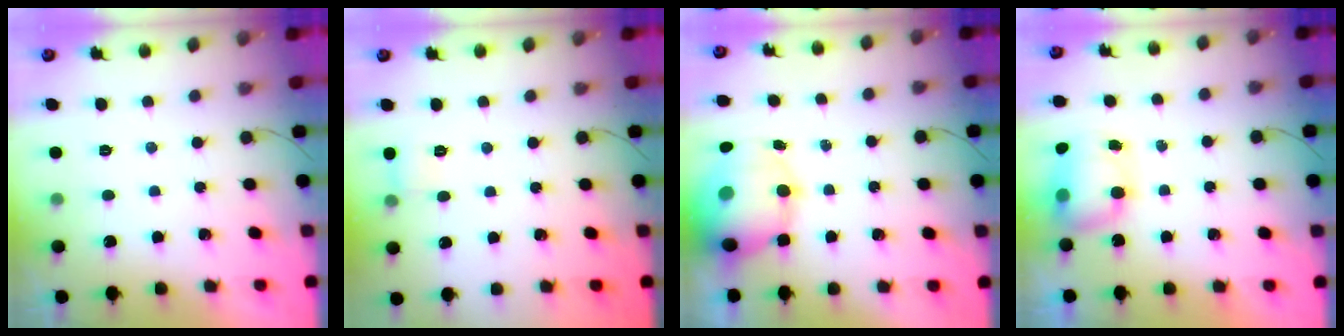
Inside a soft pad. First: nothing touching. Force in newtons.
{"total": 6.7, "press": 6.4, "slide": 2.0}
{"total": 13.1, "press": 12.8, "slide": 3.0}
{"total": 7.5, "press": 7.4, "slide": 1.3}